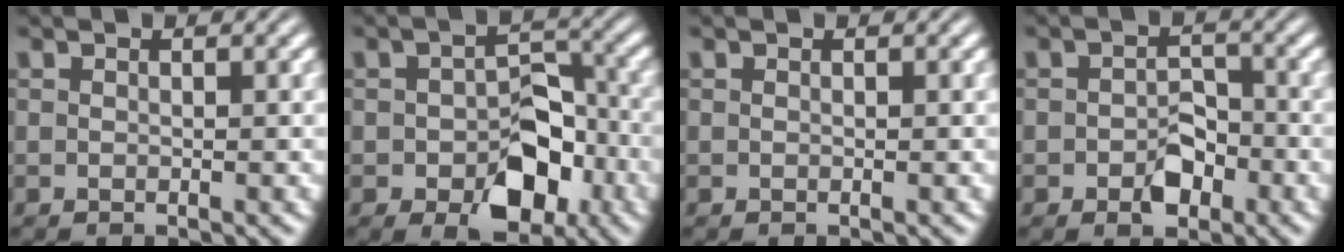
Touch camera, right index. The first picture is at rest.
{"total": 6.3, "force": [-2.3, 3.7, 4.5], "torque": [-0.039, -0.019, -0.028]}
{"total": 0.0}
{"total": 2.5, "force": [-1.5, 1.2, 1.7], "torque": [-0.001, -0.004, -0.024]}